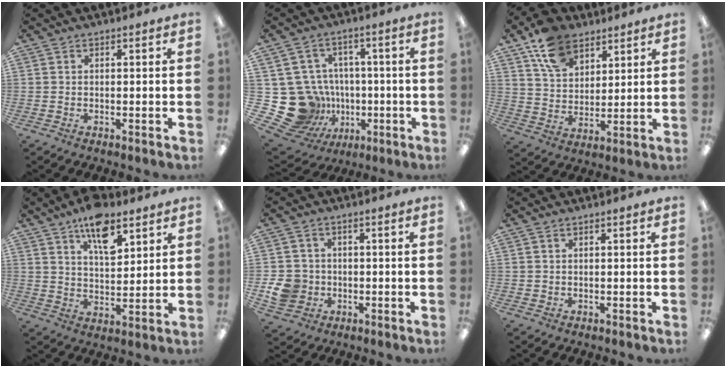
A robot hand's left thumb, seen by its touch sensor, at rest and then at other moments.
{"total": 17.8, "force": [-2.9, 16.4, 6.3], "torque": [-0.136, 0.006, -0.010]}
{"total": 13.3, "force": [8.3, 8.5, 5.9], "torque": [-0.113, -0.027, 0.160]}
{"total": 11.7, "force": [7.4, 5.4, 7.2], "torque": [-0.110, -0.031, 0.128]}
{"total": 7.5, "force": [-1.3, 6.8, 2.8], "torque": [-0.073, 0.016, -0.022]}
{"total": 0.7, "force": [0.4, 0.5, 0.2], "torque": [-0.004, 0.003, 0.007]}